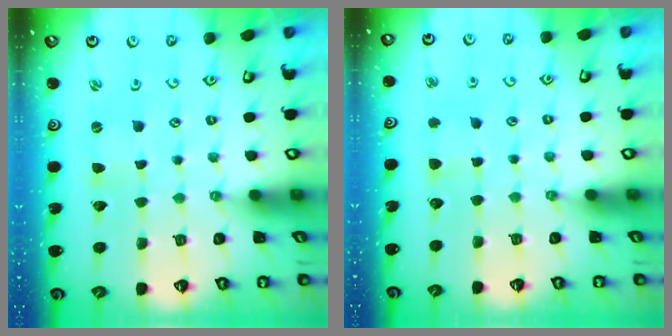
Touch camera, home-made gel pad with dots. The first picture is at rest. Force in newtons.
{"total": 2.8, "press": 2.8, "slide": 0.5}